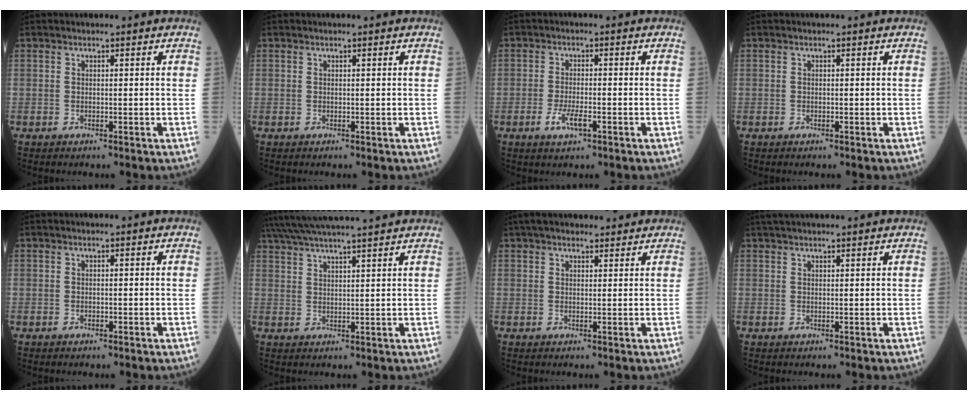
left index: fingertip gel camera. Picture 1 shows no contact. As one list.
[{"total": 0.0}, {"total": 3.6, "force": [-1.8, 0.9, 3.0], "torque": [-0.065, -0.005, -0.035]}, {"total": 0.0}, {"total": 0.0}, {"total": 14.5, "force": [13.1, -0.6, 6.2], "torque": [-0.118, 0.026, 0.194]}, {"total": 9.4, "force": [8.2, 2.3, 3.9], "torque": [-0.050, 0.031, 0.118]}, {"total": 6.2, "force": [5.5, 0.2, 2.8], "torque": [-0.038, 0.033, 0.080]}]